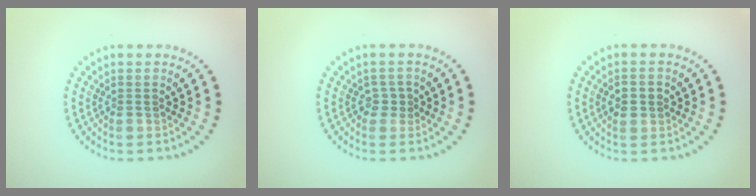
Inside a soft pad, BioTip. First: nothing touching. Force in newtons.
{"total": 1.0, "press": 0.9, "slide": 0.6}
{"total": 1.6, "press": 1.6, "slide": 0.2}